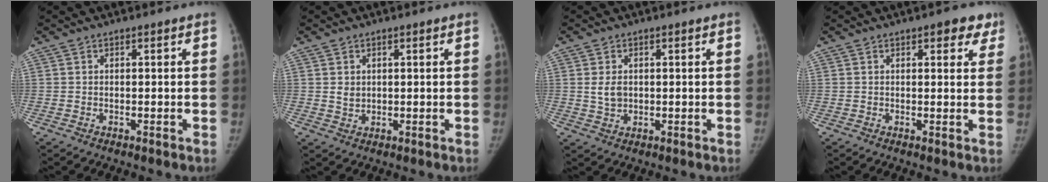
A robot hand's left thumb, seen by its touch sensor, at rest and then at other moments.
{"total": 2.1, "force": [0.6, 1.7, 1.0], "torque": [-0.010, -0.006, 0.017]}
{"total": 3.3, "force": [0.4, 2.4, 2.2], "torque": [-0.031, -0.004, 0.015]}
{"total": 4.8, "force": [2.8, 2.3, 3.1], "torque": [-0.006, -0.007, 0.027]}